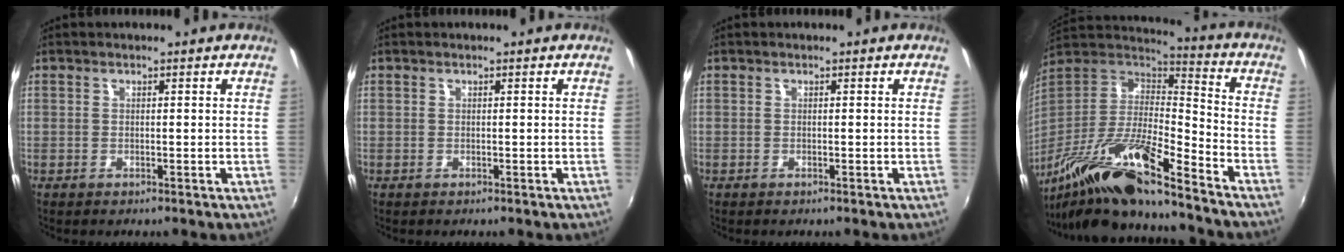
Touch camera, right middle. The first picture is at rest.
{"total": 0.0}
{"total": 0.0}
{"total": 19.9, "force": [-14.5, 2.9, 13.3], "torque": [-0.245, -0.032, -0.280]}